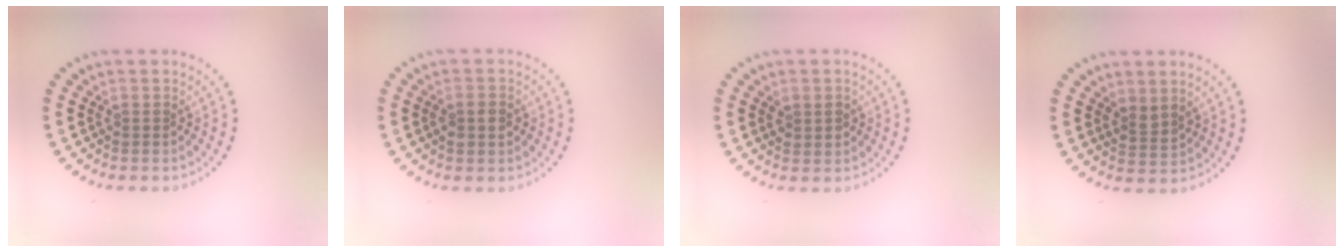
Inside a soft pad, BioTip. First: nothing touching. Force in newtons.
{"total": 1.4, "press": 1.4, "slide": 0.3}
{"total": 1.6, "press": 1.5, "slide": 0.5}
{"total": 1.6, "press": 1.3, "slide": 1.0}